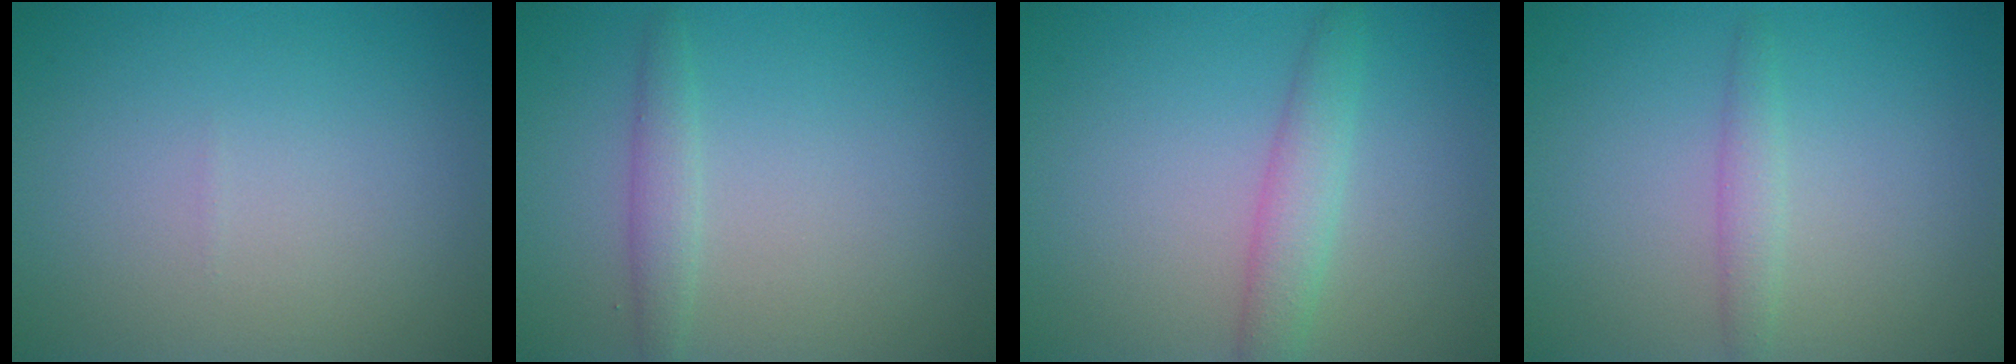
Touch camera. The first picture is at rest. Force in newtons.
{"total": 1.7, "press": 1.7, "slide": 0.1}
{"total": 2.6, "press": 2.6, "slide": 0.1}
{"total": 1.5, "press": 1.5, "slide": 0.1}